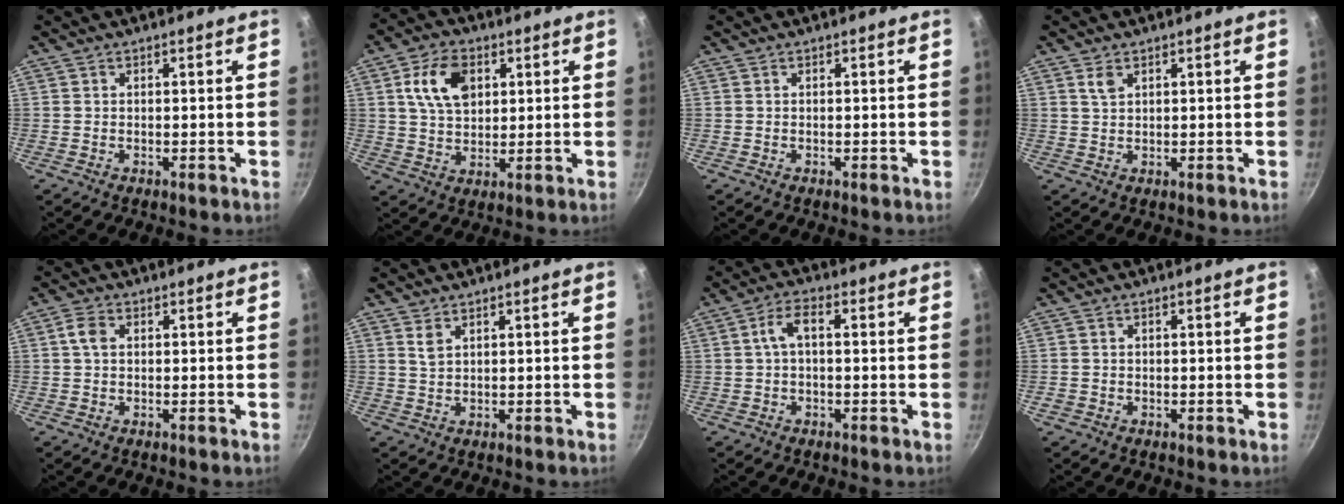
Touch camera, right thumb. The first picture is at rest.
{"total": 10.2, "force": [3.2, 6.7, 6.9], "torque": [-0.107, -0.002, 0.056]}
{"total": 0.0}
{"total": 2.2, "force": [1.2, 1.2, 1.4], "torque": [-0.025, -0.005, 0.025]}
{"total": 3.0, "force": [0.5, 2.1, 2.1], "torque": [-0.041, 0.006, 0.005]}
{"total": 2.1, "force": [1.2, 1.1, 1.3], "torque": [-0.025, -0.006, 0.026]}
{"total": 4.6, "force": [0.3, 2.2, 4.0], "torque": [-0.085, 0.020, 0.002]}
{"total": 0.8, "force": [-0.3, 0.7, -0.1], "torque": [0.000, 0.001, -0.003]}